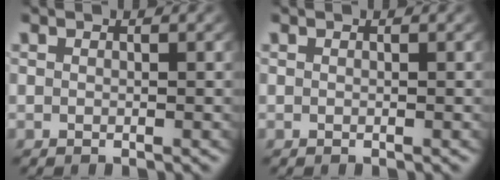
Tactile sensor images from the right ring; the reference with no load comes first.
{"total": 0.0}